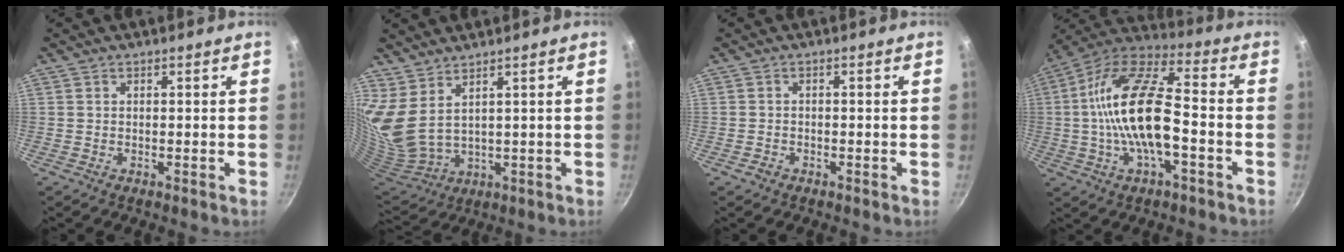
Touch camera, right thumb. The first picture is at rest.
{"total": 9.0, "force": [5.6, 3.8, 5.9], "torque": [-0.110, -0.061, 0.129]}
{"total": 1.3, "force": [-0.8, 1.0, 0.4], "torque": [-0.008, 0.011, -0.015]}
{"total": 19.2, "force": [-2.5, 8.0, 17.3], "torque": [-0.317, 0.039, -0.064]}